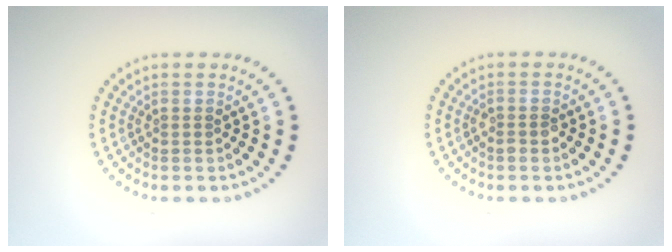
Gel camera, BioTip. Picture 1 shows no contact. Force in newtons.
{"total": 1.1, "press": 1.1, "slide": 0.2}